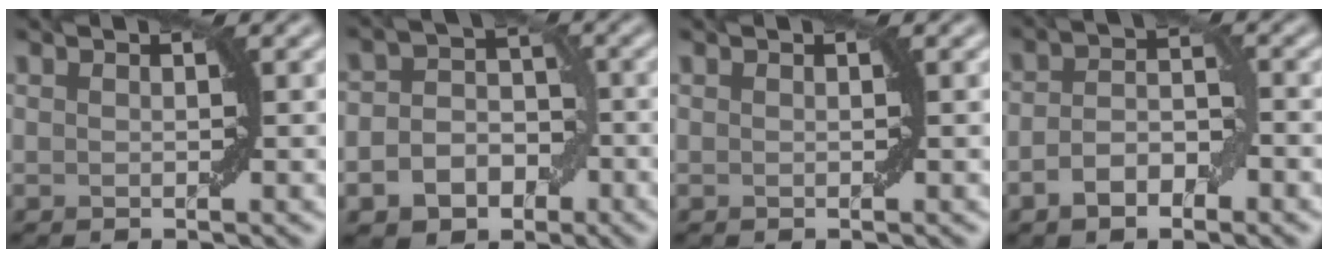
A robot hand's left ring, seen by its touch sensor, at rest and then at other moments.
{"total": 6.2, "force": [-2.3, 5.0, 2.7], "torque": [-0.016, 0.002, -0.050]}
{"total": 0.0}
{"total": 3.6, "force": [-1.6, 1.8, 2.7], "torque": [-0.050, 0.006, -0.030]}